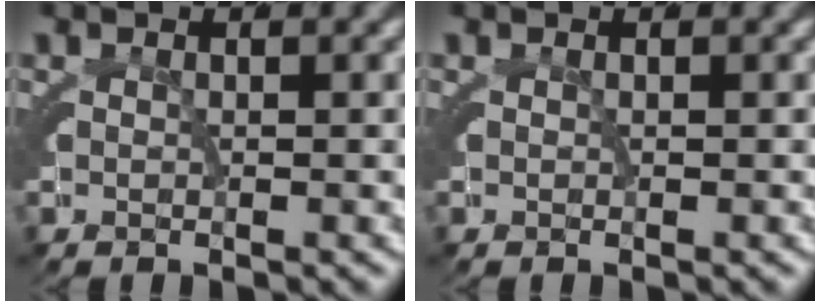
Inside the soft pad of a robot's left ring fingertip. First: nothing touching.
{"total": 0.0}